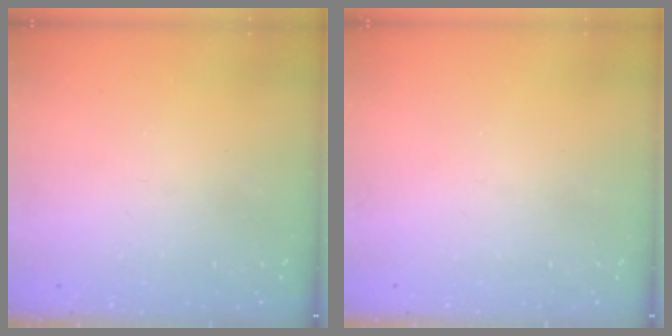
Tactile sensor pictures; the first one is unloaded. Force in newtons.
{"total": 0.0}